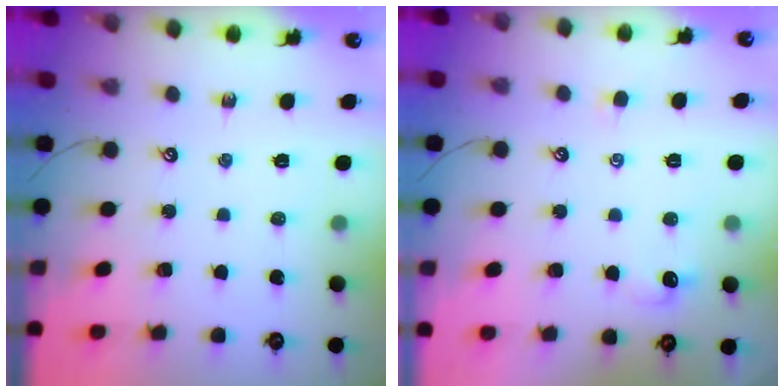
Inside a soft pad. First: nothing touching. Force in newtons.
{"total": 1.0, "press": 0.7, "slide": 0.7}